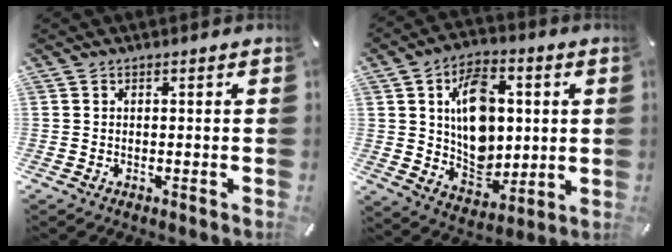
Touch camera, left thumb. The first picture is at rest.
{"total": 14.5, "force": [2.3, 11.0, 9.2], "torque": [-0.141, 0.001, 0.045]}